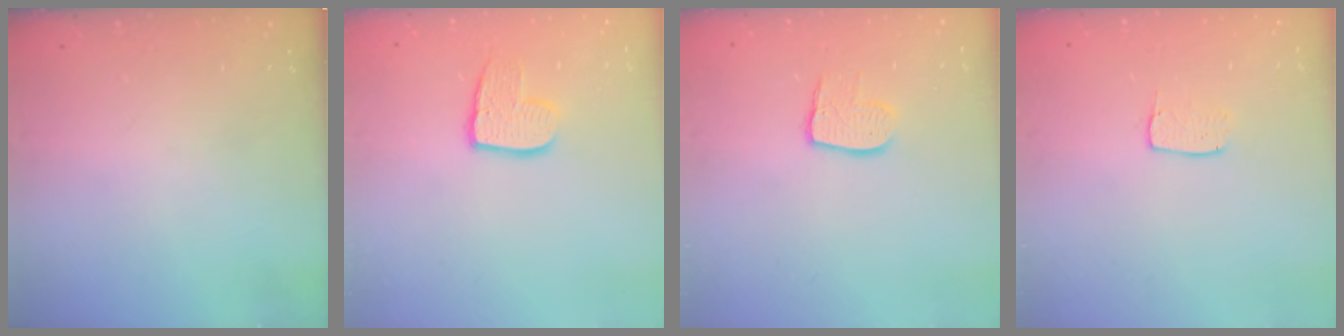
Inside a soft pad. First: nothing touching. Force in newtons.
{"total": 9.2, "press": 9.2, "slide": 0.6}
{"total": 8.7, "press": 8.6, "slide": 0.7}
{"total": 4.4, "press": 4.4, "slide": 0.3}